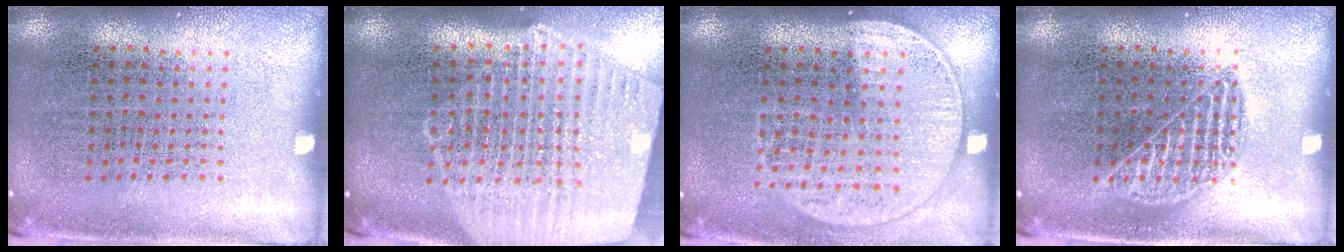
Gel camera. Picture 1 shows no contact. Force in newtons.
{"total": 2.4, "press": 2.1, "slide": 1.2}
{"total": 1.5, "press": 1.4, "slide": 0.6}
{"total": 1.5, "press": 1.5, "slide": 0.3}